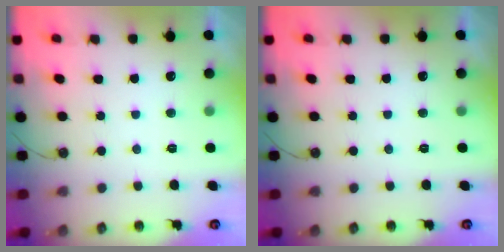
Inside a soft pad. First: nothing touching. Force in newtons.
{"total": 0.0}